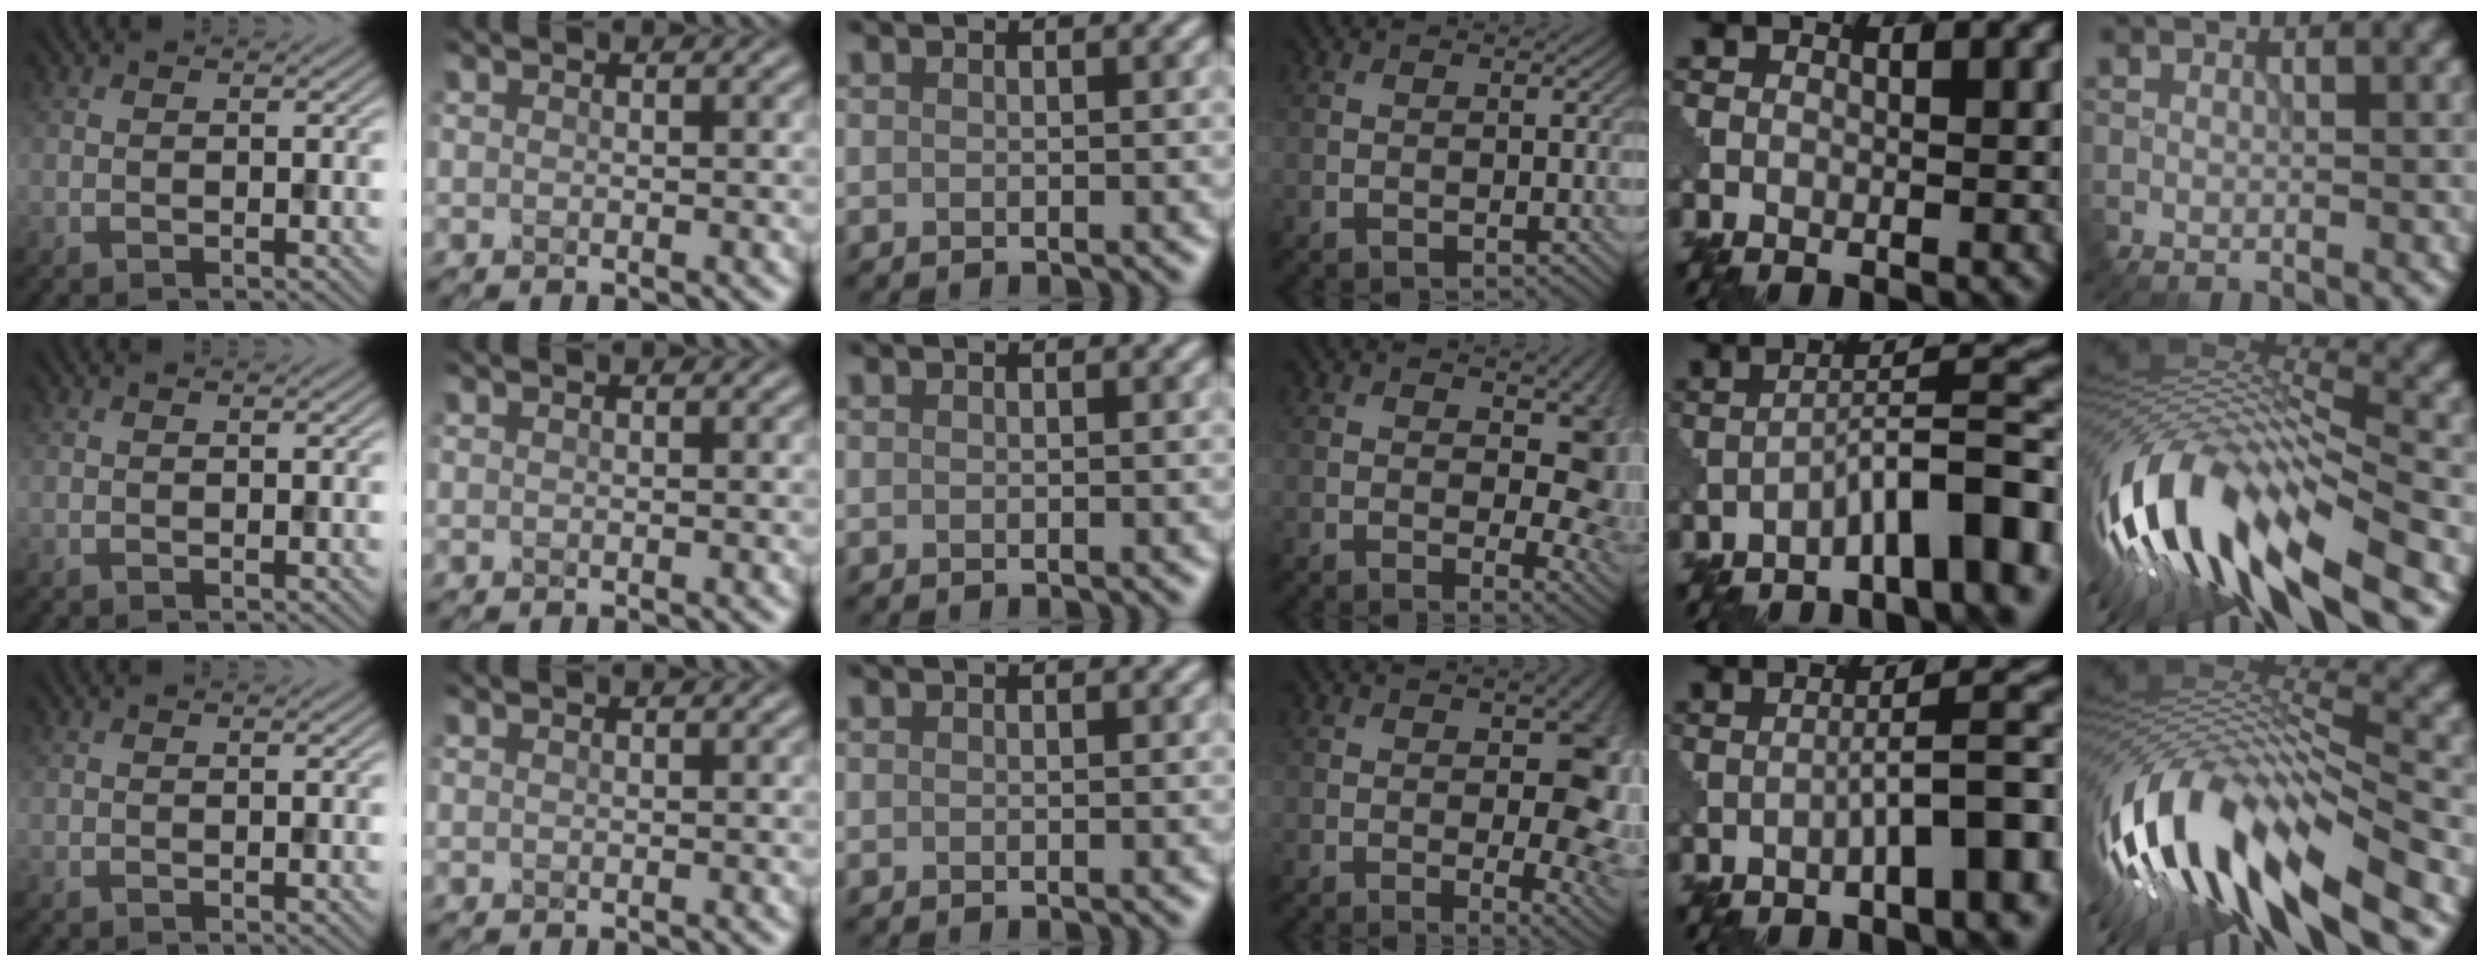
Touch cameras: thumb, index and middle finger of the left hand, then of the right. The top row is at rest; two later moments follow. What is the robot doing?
{"motion": "shake", "object": "medicine bottle"}